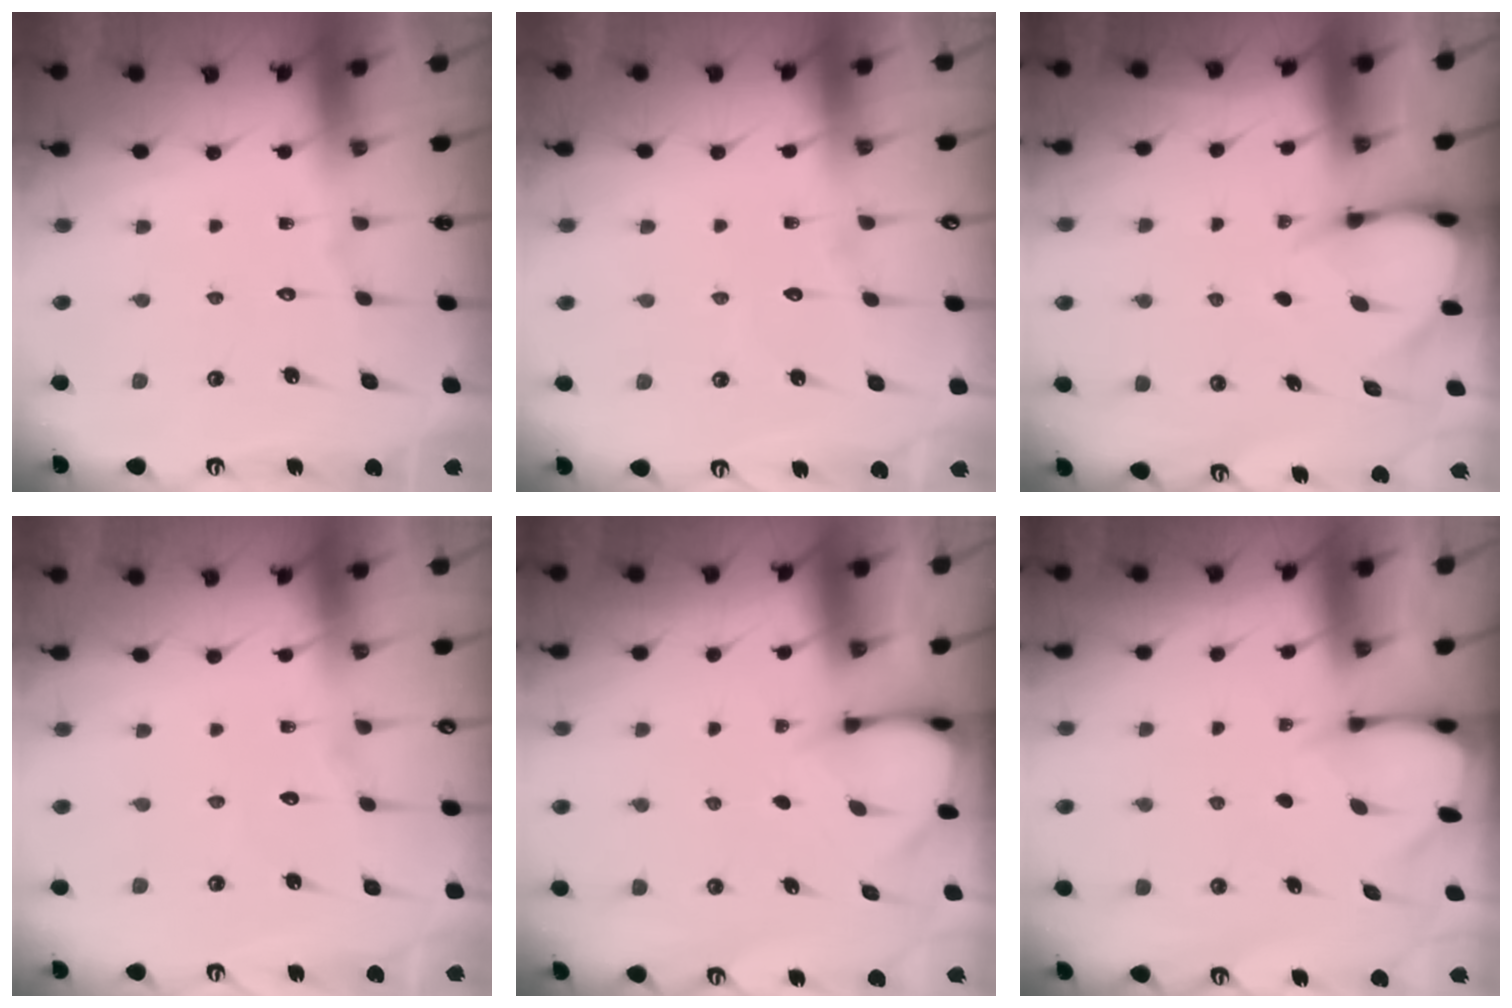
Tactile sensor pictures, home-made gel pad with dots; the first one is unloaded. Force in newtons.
{"total": 2.3, "press": 2.3, "slide": 0.2}
{"total": 4.0, "press": 4.0, "slide": 0.3}
{"total": 3.0, "press": 3.0, "slide": 0.3}
{"total": 3.0, "press": 3.0, "slide": 0.2}
{"total": 2.6, "press": 2.5, "slide": 0.3}